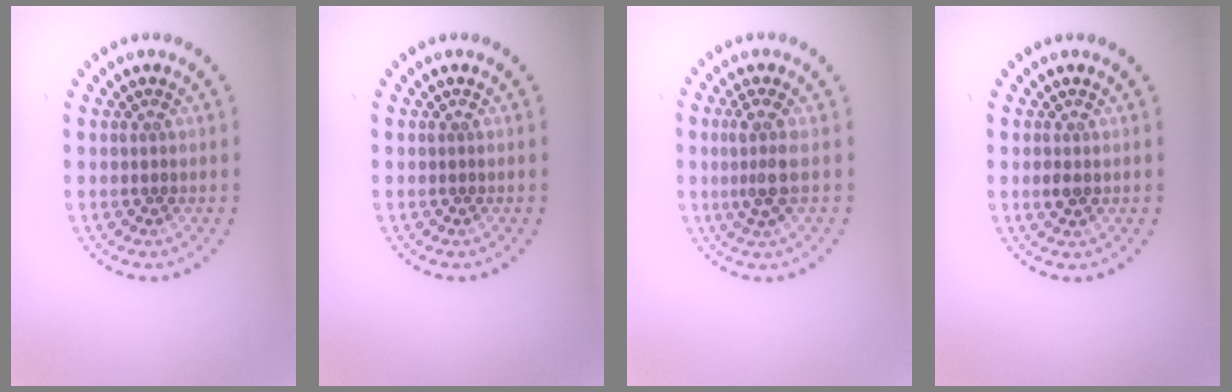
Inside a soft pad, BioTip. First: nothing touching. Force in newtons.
{"total": 0.0}
{"total": 2.3, "press": 1.8, "slide": 1.4}
{"total": 1.2, "press": 1.2, "slide": 0.2}